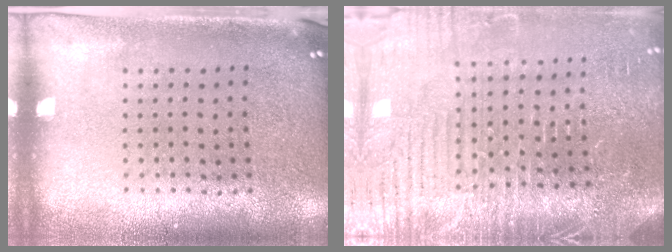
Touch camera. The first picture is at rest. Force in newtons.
{"total": 4.1, "press": 3.8, "slide": 1.4}